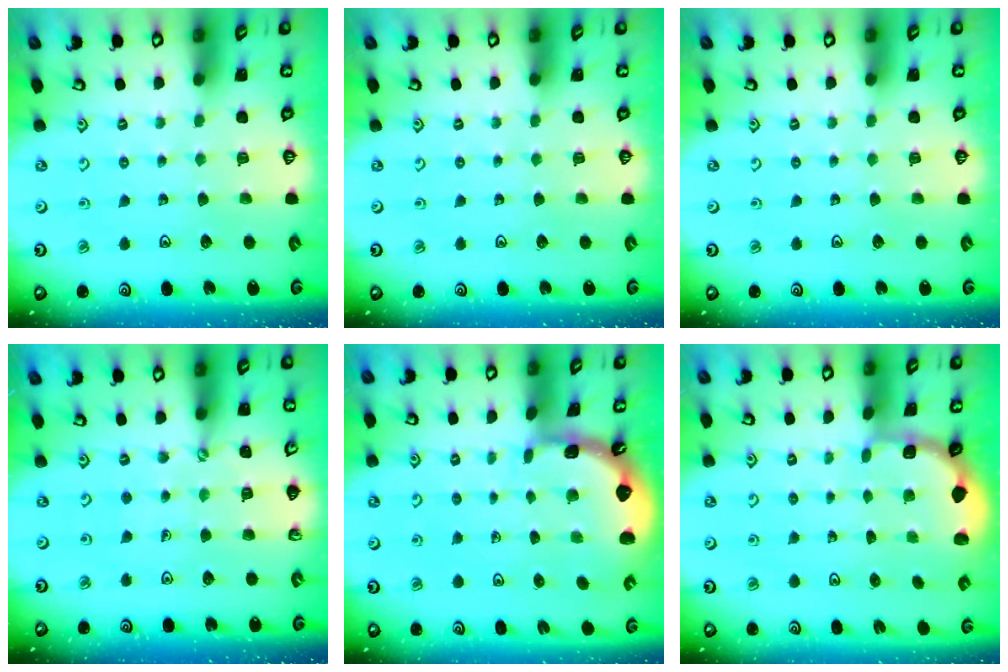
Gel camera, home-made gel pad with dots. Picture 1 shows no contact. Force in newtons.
{"total": 0.0}
{"total": 0.0}
{"total": 1.6, "press": 1.6, "slide": 0.5}
{"total": 1.3, "press": 1.3, "slide": 0.1}
{"total": 1.8, "press": 1.7, "slide": 0.7}